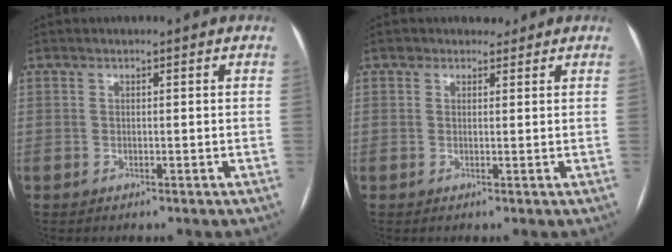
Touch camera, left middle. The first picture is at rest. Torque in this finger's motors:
{"motor_torque": [0.20, -0.07, -0.05, -0.01]}